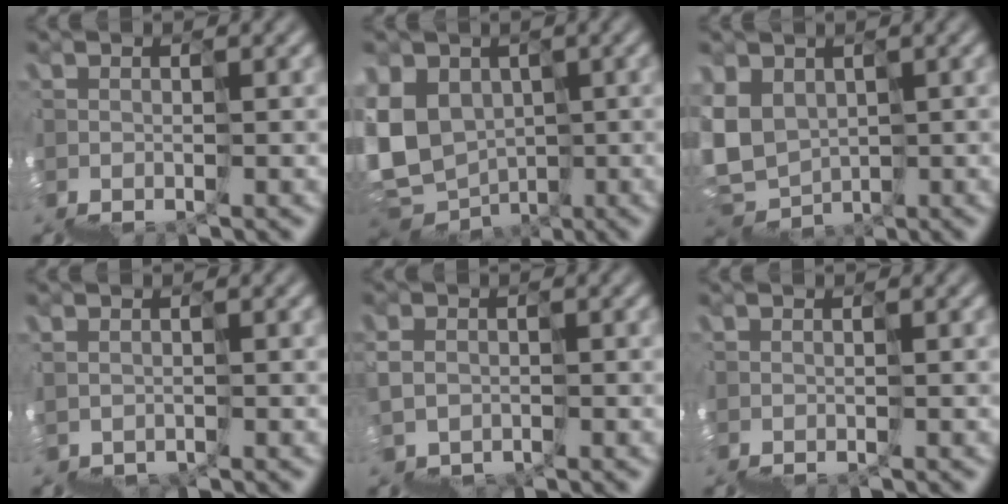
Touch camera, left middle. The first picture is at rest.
{"total": 7.7, "force": [2.8, 6.3, 3.4], "torque": [-0.073, 0.005, 0.065]}
{"total": 5.5, "force": [2.3, 4.3, 2.4], "torque": [-0.052, 0.013, 0.045]}
{"total": 0.8, "force": [-0.2, 0.6, 0.6], "torque": [-0.012, -0.003, 0.000]}
{"total": 0.9, "force": [0.2, 0.8, -0.3], "torque": [0.009, 0.005, 0.003]}
{"total": 0.0}